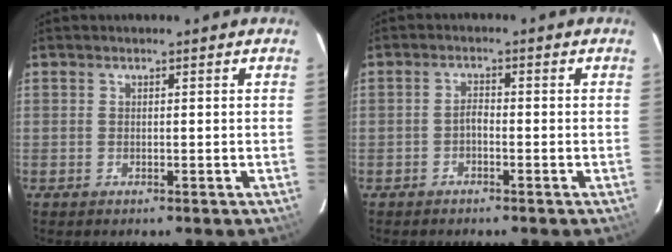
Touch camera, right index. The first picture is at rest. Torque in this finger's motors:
{"motor_torque": [0.38, -0.24, 0.17, 0.04]}